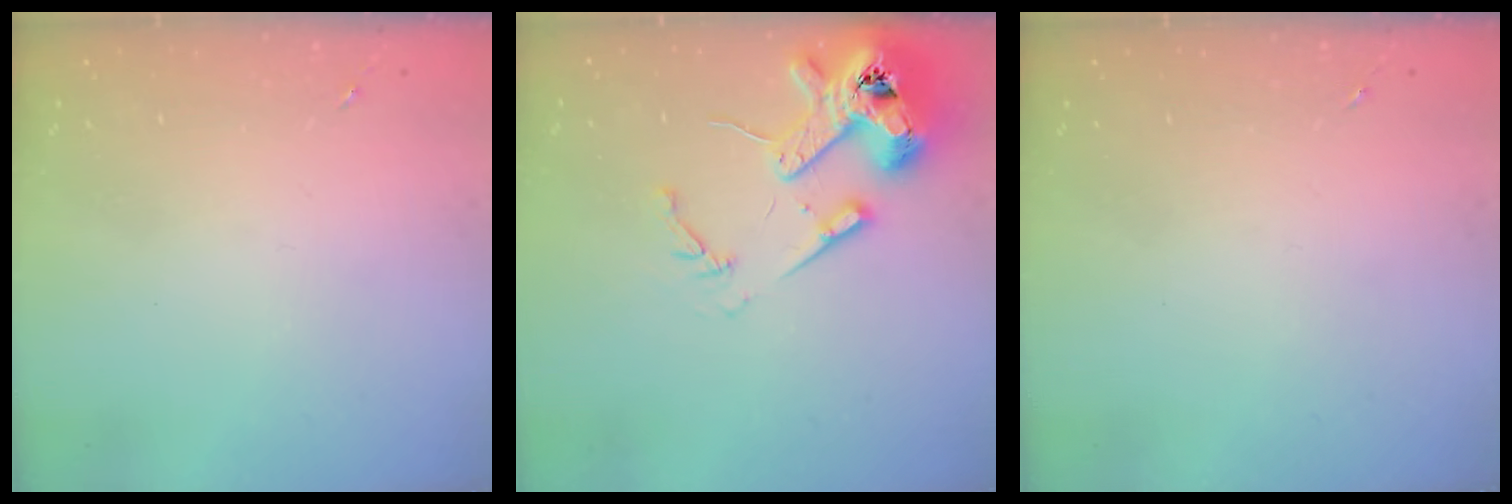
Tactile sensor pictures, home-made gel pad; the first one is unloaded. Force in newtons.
{"total": 15.1, "press": 15.0, "slide": 2.1}
{"total": 0.0}